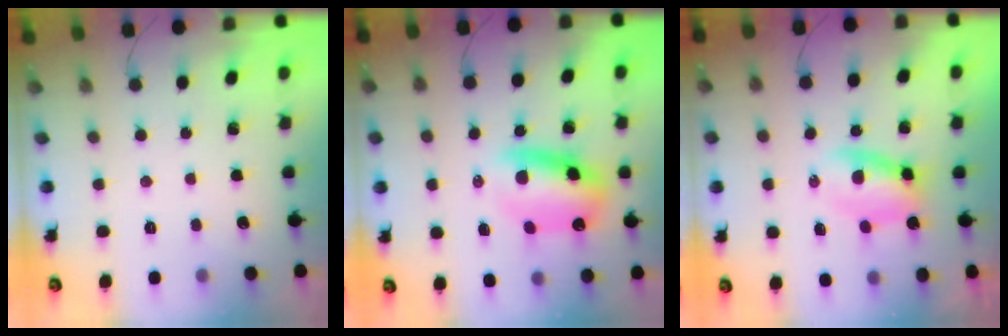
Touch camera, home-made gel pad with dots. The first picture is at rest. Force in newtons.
{"total": 10.3, "press": 9.9, "slide": 2.8}
{"total": 3.7, "press": 3.5, "slide": 1.1}